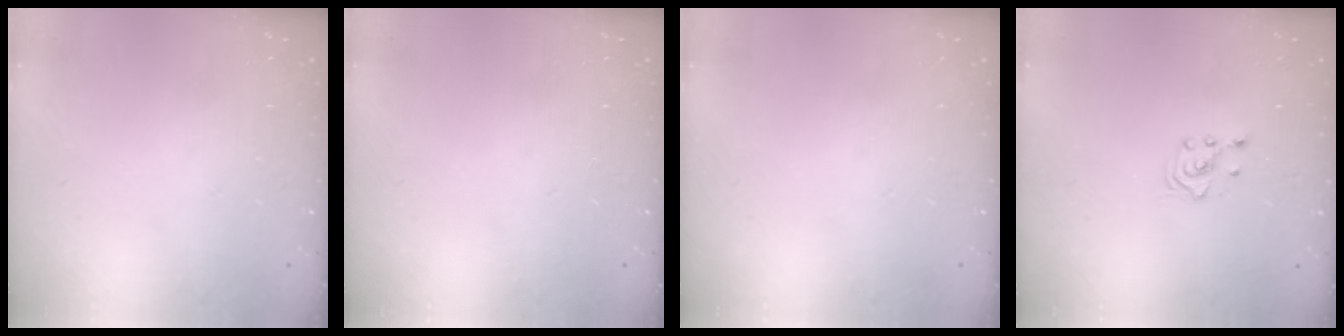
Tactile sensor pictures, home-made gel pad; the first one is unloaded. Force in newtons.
{"total": 0.0}
{"total": 0.0}
{"total": 2.1, "press": 2.1, "slide": 0.1}